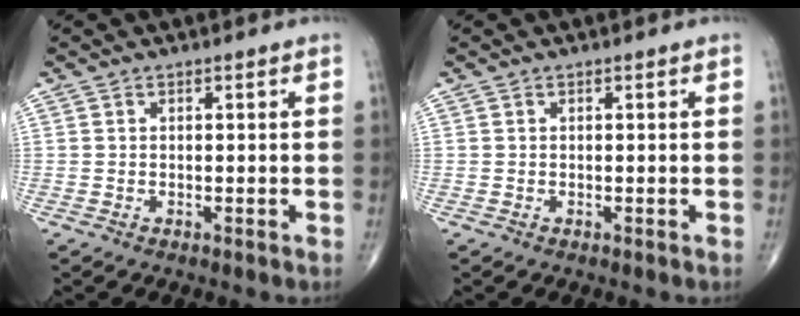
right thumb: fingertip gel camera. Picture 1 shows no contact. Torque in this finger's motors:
{"motor_torque": [0.01, 0.01, -0.04, -0.03, 0.00]}